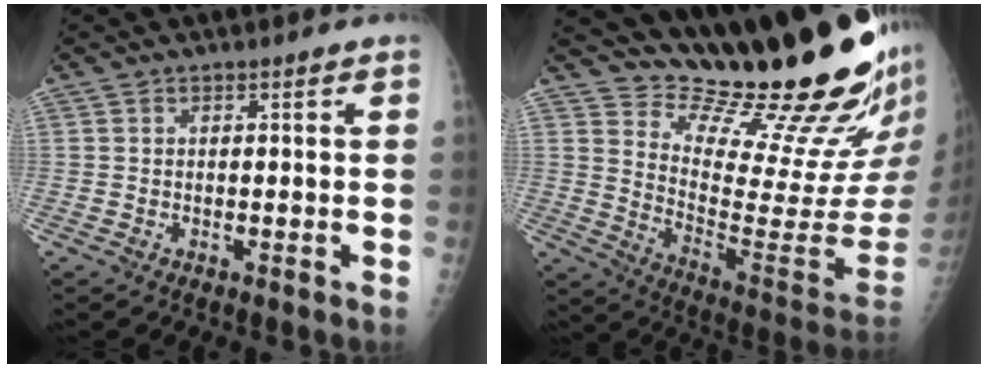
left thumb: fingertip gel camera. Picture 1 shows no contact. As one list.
[{"total": 25.1, "force": [20.5, 4.5, 13.8], "torque": [-0.172, -0.171, 0.301]}]